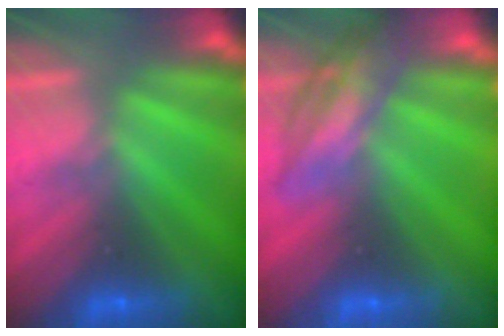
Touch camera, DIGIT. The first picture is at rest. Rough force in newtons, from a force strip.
{"total": 2.4}